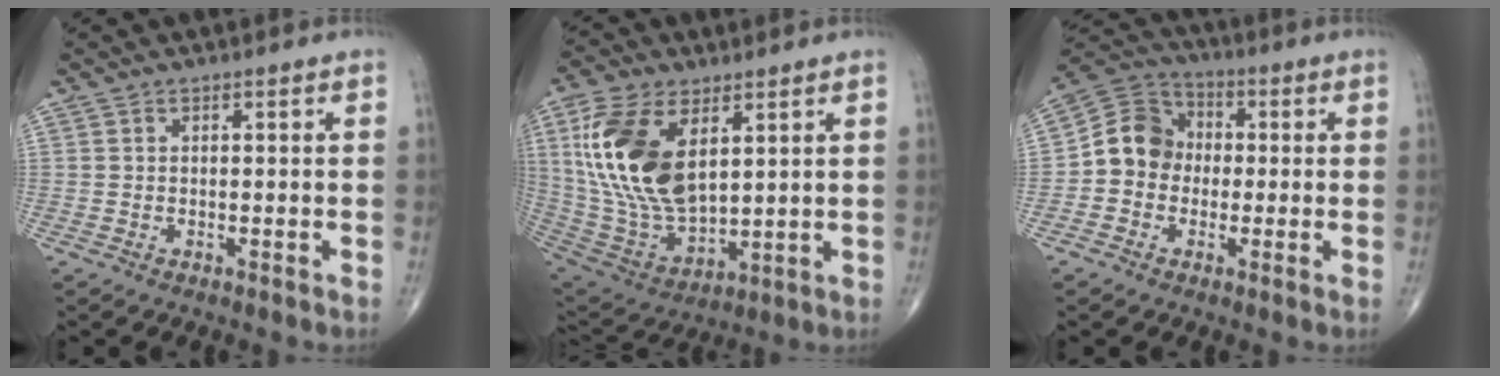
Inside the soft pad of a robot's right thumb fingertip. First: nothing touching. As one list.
[{"total": 20.2, "force": [6.0, 10.9, 15.9], "torque": [-0.315, -0.029, 0.122]}, {"total": 9.6, "force": [-0.9, 8.5, 4.4], "torque": [-0.058, 0.037, -0.033]}]